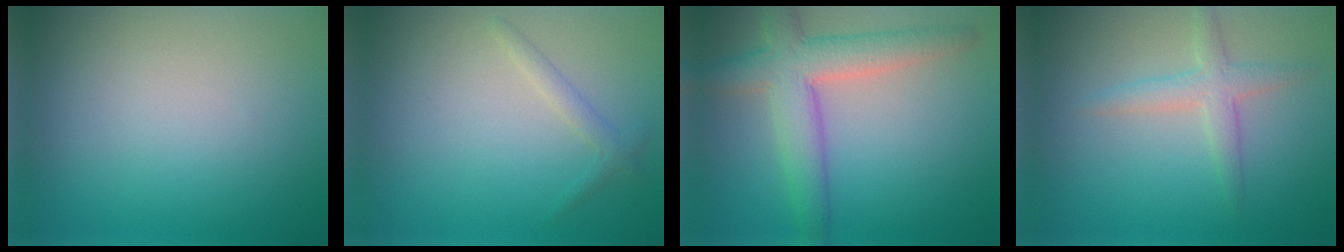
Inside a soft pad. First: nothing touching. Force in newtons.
{"total": 1.2, "press": 1.2, "slide": 0.1}
{"total": 5.8, "press": 5.7, "slide": 0.5}
{"total": 2.4, "press": 2.4, "slide": 0.1}